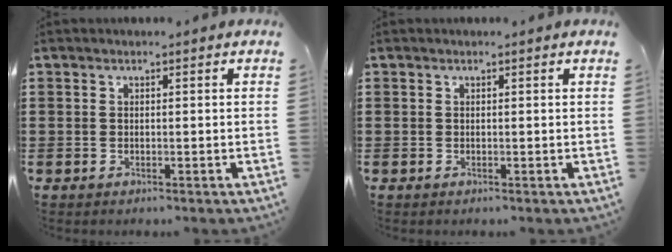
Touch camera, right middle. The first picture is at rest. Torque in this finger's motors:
{"motor_torque": [-0.12, -0.18, 0.08, -0.01]}